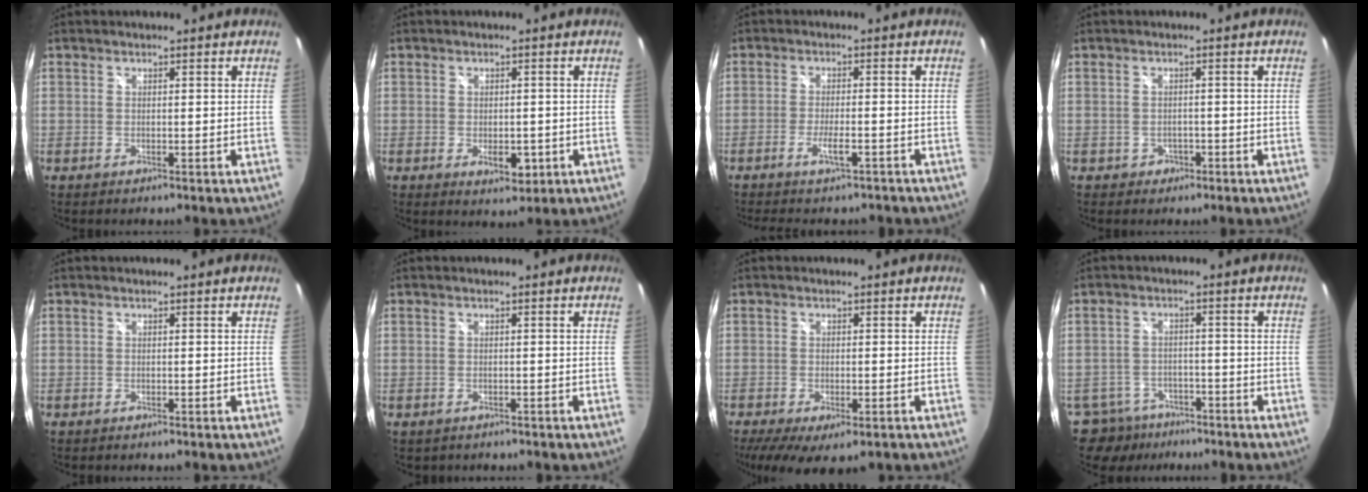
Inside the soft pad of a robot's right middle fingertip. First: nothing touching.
{"total": 4.1, "force": [-1.3, 2.5, 2.9], "torque": [-0.045, -0.008, -0.014]}
{"total": 4.1, "force": [-3.3, 0.6, 2.5], "torque": [-0.057, -0.005, -0.055]}
{"total": 2.2, "force": [-1.0, 2.0, 0.3], "torque": [-0.009, 0.001, -0.012]}
{"total": 0.0}
{"total": 1.5, "force": [-1.0, 1.0, 0.5], "torque": [-0.013, -0.006, -0.012]}
{"total": 10.6, "force": [-6.5, 4.2, 7.3], "torque": [-0.150, -0.042, -0.096]}
{"total": 9.9, "force": [-7.3, 6.3, 2.3], "torque": [-0.076, 0.001, -0.107]}